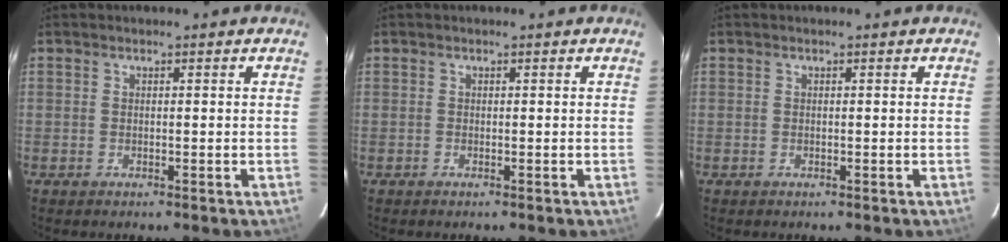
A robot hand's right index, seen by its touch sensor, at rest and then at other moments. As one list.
[{"total": 0.0}, {"total": 0.0}]